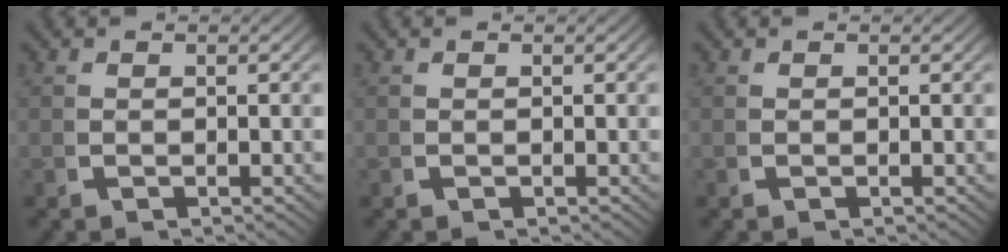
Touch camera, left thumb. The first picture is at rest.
{"total": 0.0}
{"total": 0.0}